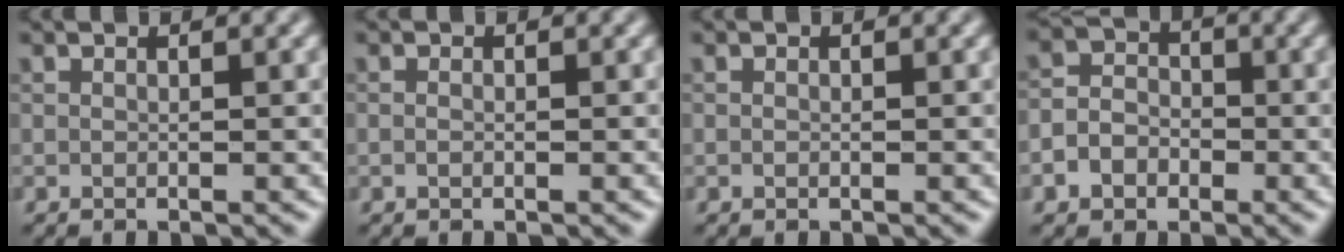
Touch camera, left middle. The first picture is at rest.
{"total": 0.5, "force": [-0.1, 0.4, 0.4], "torque": [-0.007, -0.001, -0.002]}
{"total": 0.0}
{"total": 3.5, "force": [-1.3, 2.9, 1.5], "torque": [-0.003, 0.002, -0.029]}